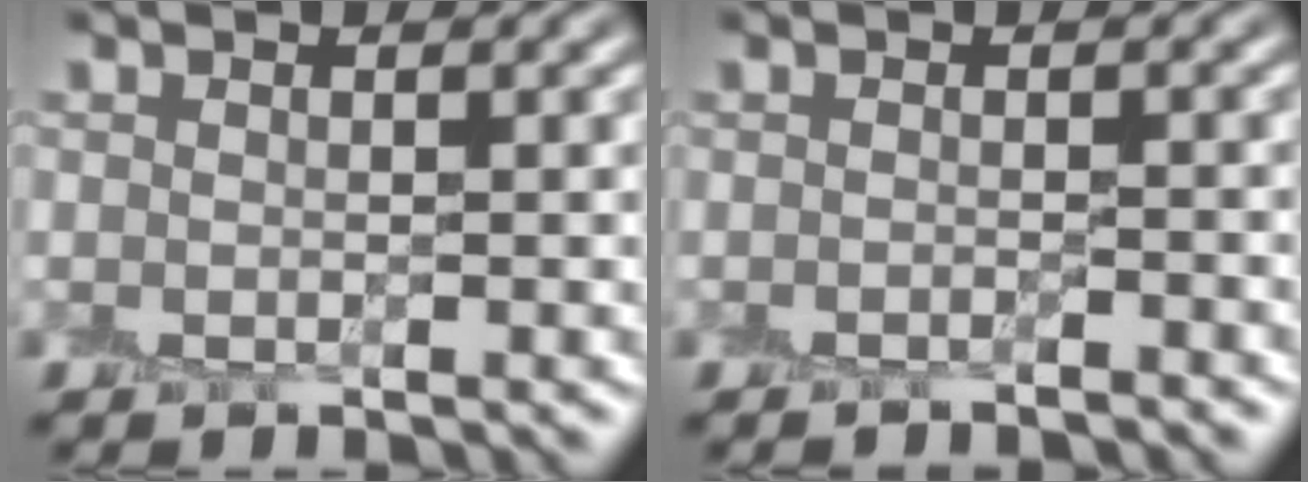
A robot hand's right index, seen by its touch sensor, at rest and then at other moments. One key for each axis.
{"total": 1.4, "fx": -1.2, "fy": 0.0, "fz": 0.8, "tx": 0.006, "ty": 0.001, "tz": -0.022}